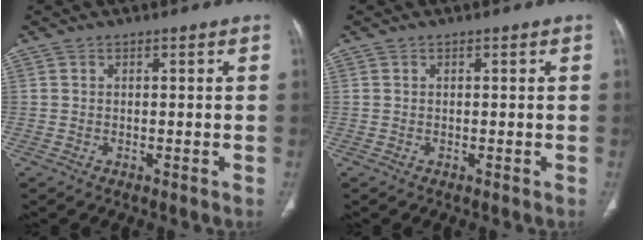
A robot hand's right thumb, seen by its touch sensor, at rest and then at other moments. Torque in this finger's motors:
{"motor_torque": [2.54, 2.47, 0.04, -0.04, 0.03]}